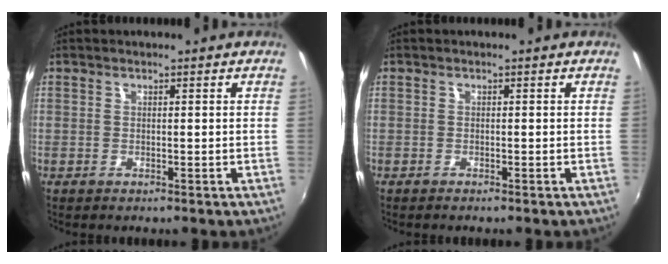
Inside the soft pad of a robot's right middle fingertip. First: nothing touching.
{"total": 0.5, "force": [-0.5, 0.0, 0.1], "torque": [-0.002, -0.003, -0.011]}